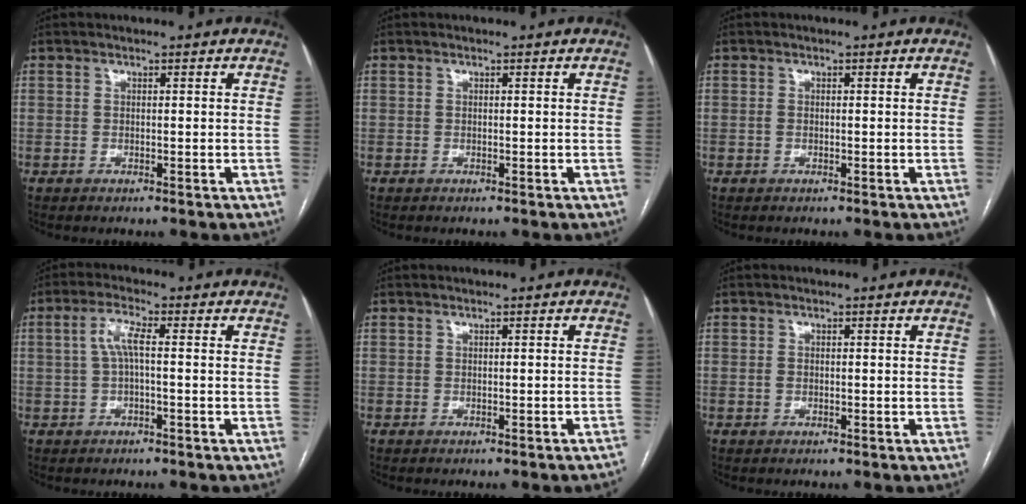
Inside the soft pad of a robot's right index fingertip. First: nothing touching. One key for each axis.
{"total": 0.0}
{"total": 0.7, "fx": -0.1, "fy": 0.4, "fz": 0.5, "tx": -0.013, "ty": 0.000, "tz": -0.003}
{"total": 4.0, "fx": 0.3, "fy": 0.7, "fz": 3.9, "tx": -0.078, "ty": 0.014, "tz": 0.006}
{"total": 1.9, "fx": -1.6, "fy": -0.4, "fz": 0.8, "tx": -0.005, "ty": 0.002, "tz": -0.020}
{"total": 0.8, "fx": -0.1, "fy": 0.6, "fz": 0.5, "tx": -0.012, "ty": 0.001, "tz": -0.002}